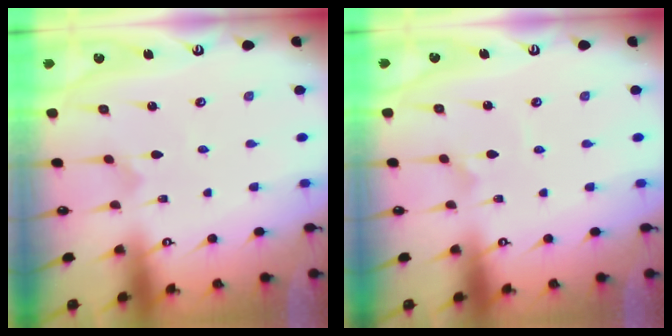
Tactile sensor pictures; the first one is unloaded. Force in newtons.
{"total": 2.1, "press": 2.1, "slide": 0.1}